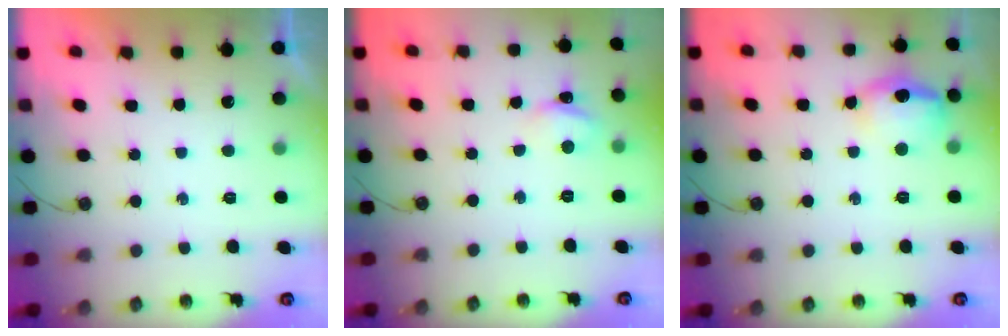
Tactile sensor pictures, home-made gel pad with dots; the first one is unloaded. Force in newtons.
{"total": 3.4, "press": 3.4, "slide": 0.5}
{"total": 12.9, "press": 12.8, "slide": 1.4}